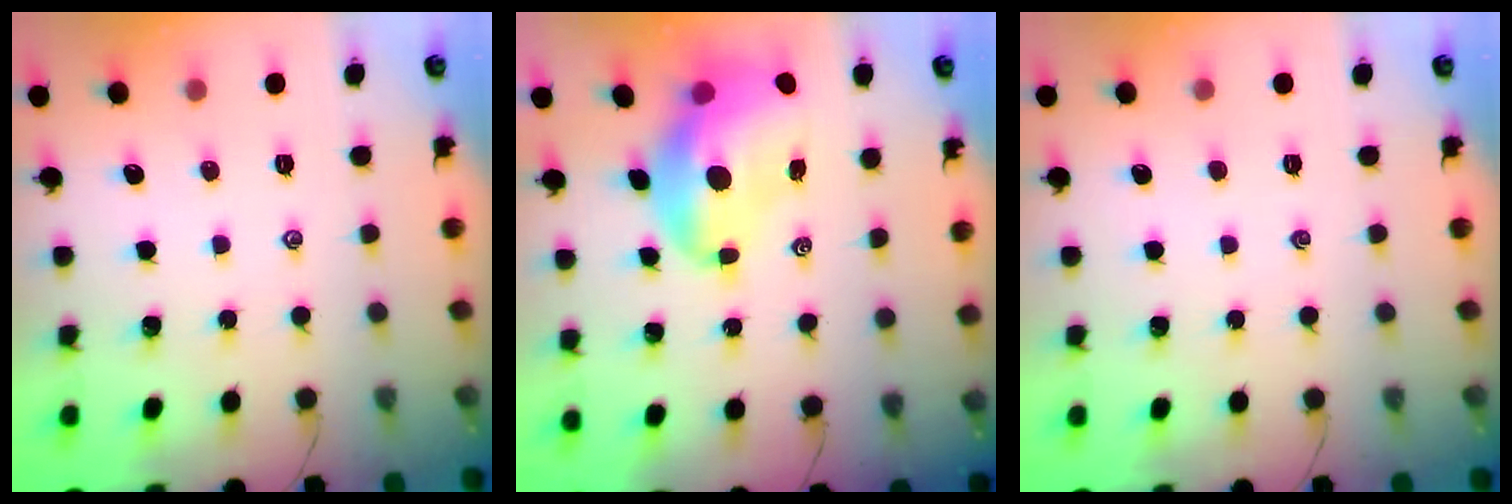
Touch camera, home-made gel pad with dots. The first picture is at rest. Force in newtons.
{"total": 12.4, "press": 11.9, "slide": 3.5}
{"total": 0.0}